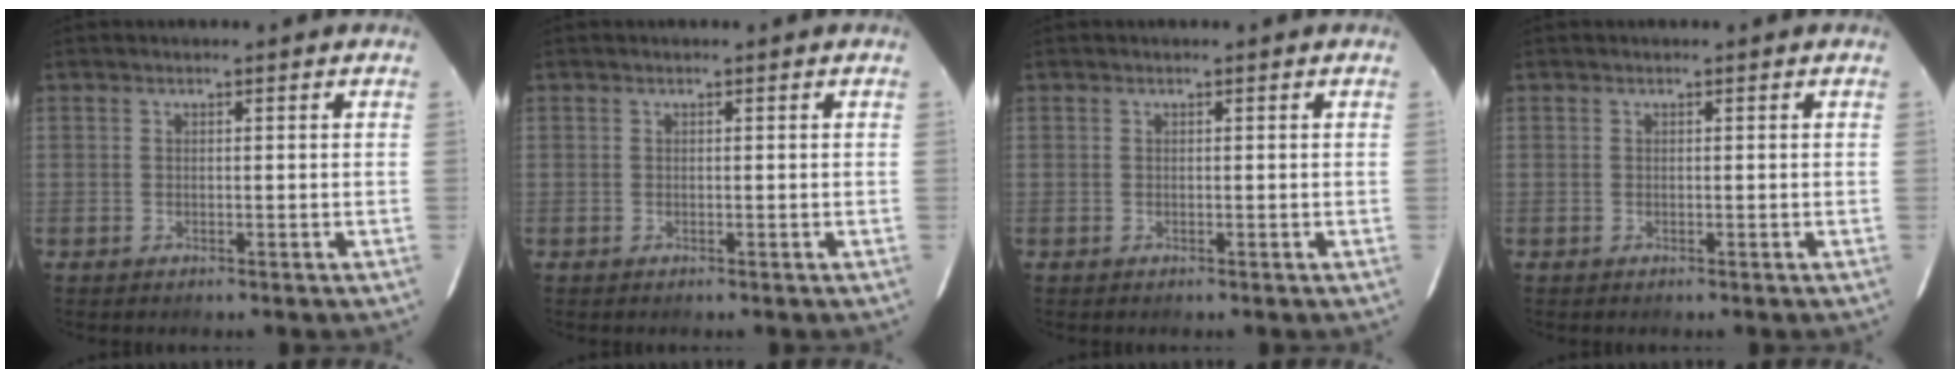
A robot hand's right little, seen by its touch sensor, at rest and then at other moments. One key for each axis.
{"total": 0.0}
{"total": 0.0}
{"total": 0.0}